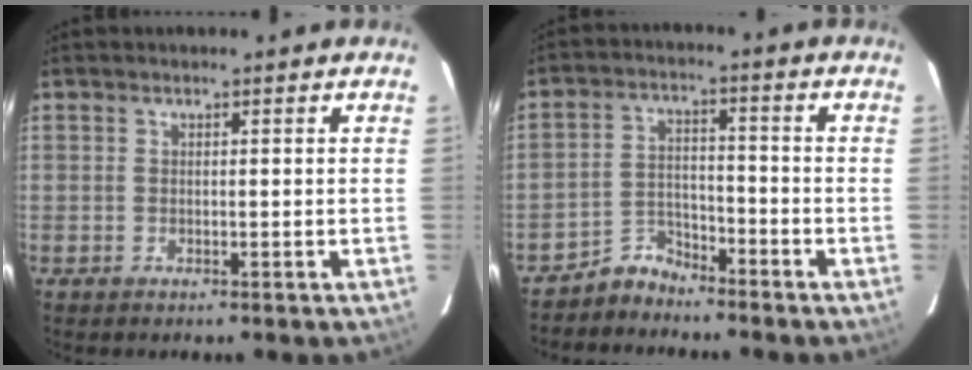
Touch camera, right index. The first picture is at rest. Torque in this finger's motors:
{"motor_torque": [-0.01, -0.06, -0.17, -0.11]}